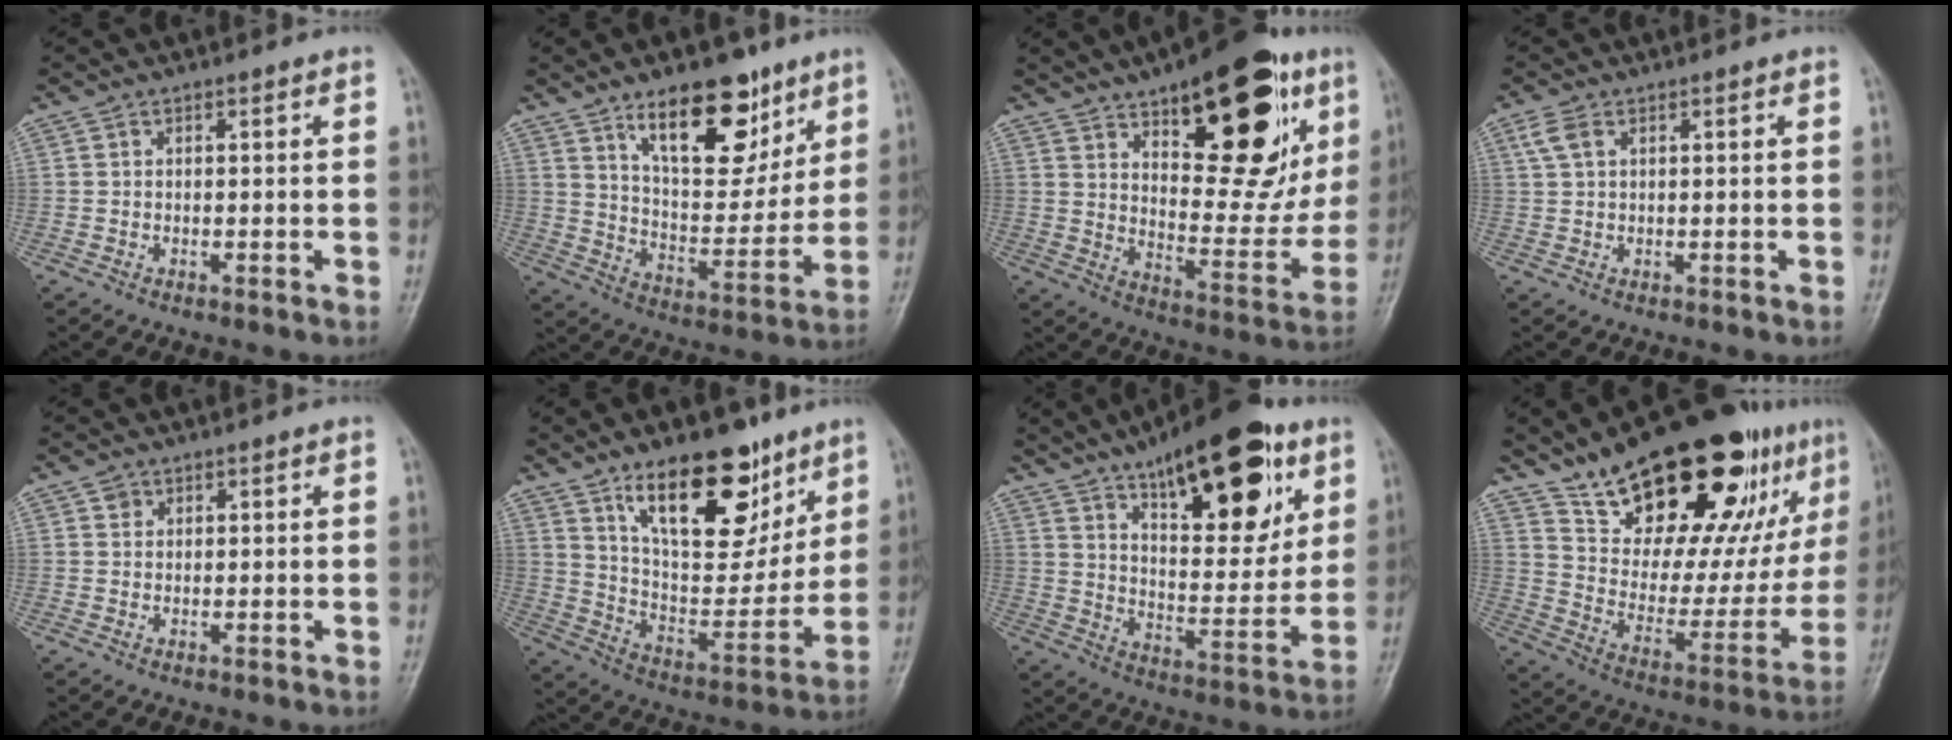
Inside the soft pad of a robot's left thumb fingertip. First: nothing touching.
{"total": 17.7, "force": [10.7, 8.4, 11.3], "torque": [-0.117, -0.066, 0.180]}
{"total": 28.2, "force": [13.3, 11.8, 21.8], "torque": [-0.261, -0.038, 0.200]}
{"total": 2.7, "force": [1.2, 1.5, 2.0], "torque": [-0.049, 0.010, 0.028]}
{"total": 1.2, "force": [0.6, 1.1, 0.2], "torque": [0.007, -0.001, 0.007]}
{"total": 21.4, "force": [12.9, 10.0, 13.9], "torque": [-0.157, -0.067, 0.222]}
{"total": 25.0, "force": [13.3, 10.1, 18.7], "torque": [-0.236, -0.044, 0.210]}
{"total": 31.7, "force": [19.8, 13.0, 21.1], "torque": [-0.276, -0.059, 0.314]}